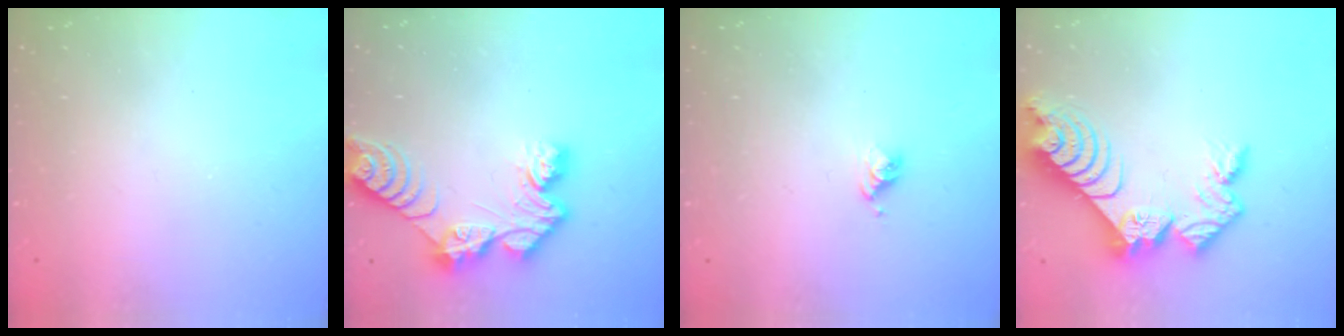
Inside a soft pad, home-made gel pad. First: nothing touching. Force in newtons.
{"total": 11.8, "press": 11.7, "slide": 1.1}
{"total": 3.8, "press": 3.8, "slide": 0.5}
{"total": 13.3, "press": 13.2, "slide": 1.2}